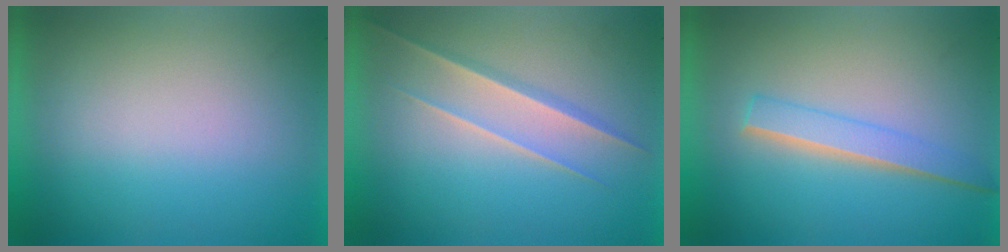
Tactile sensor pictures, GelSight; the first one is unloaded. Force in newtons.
{"total": 1.5}
{"total": 2.3}